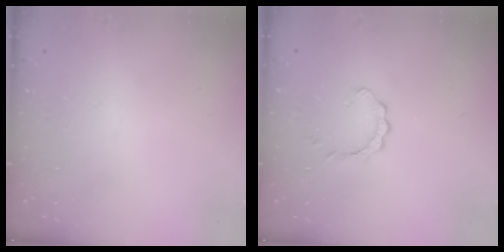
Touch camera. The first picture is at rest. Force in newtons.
{"total": 2.4, "press": 2.4, "slide": 0.3}